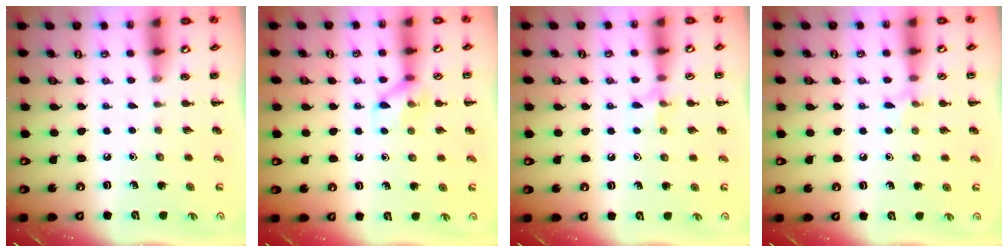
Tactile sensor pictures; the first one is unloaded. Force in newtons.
{"total": 8.3, "press": 8.2, "slide": 1.3}
{"total": 6.2, "press": 6.0, "slide": 1.2}
{"total": 6.1, "press": 5.9, "slide": 1.8}